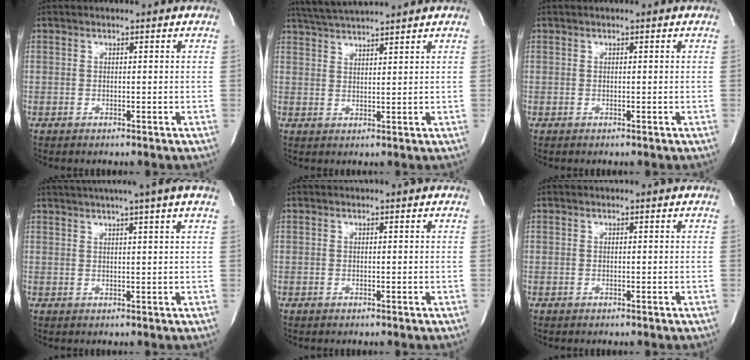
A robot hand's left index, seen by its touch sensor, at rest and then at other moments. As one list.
[{"total": 6.0, "force": [5.7, -1.0, 1.9], "torque": [-0.043, 0.017, 0.105]}, {"total": 0.0}, {"total": 8.3, "force": [6.2, -1.6, 5.2], "torque": [-0.078, 0.017, 0.070]}, {"total": 0.0}, {"total": 0.0}]